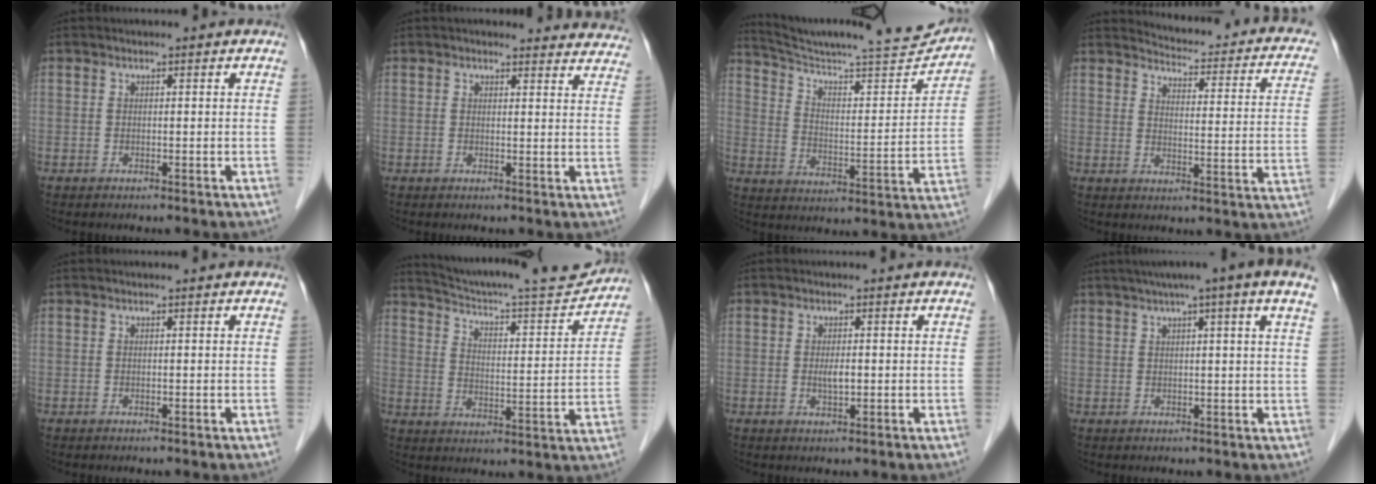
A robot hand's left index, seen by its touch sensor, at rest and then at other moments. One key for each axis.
{"total": 10.6, "fx": 10.3, "fy": 2.4, "fz": 0.9, "tx": 0.035, "ty": -0.023, "tz": 0.075}
{"total": 22.7, "fx": 21.4, "fy": 1.0, "fz": 7.3, "tx": -0.119, "ty": -0.052, "tz": 0.301}
{"total": 15.6, "fx": 13.5, "fy": 4.2, "fz": 6.7, "tx": -0.069, "ty": -0.026, "tz": 0.133}
{"total": 0.0}
{"total": 19.2, "fx": 18.2, "fy": 1.1, "fz": 5.8, "tx": -0.096, "ty": -0.030, "tz": 0.258}
{"total": 1.8, "fx": -0.1, "fy": 0.6, "fz": 1.7, "tx": -0.035, "ty": -0.002, "tz": -0.001}
{"total": 11.6, "fx": 7.7, "fy": -0.4, "fz": 8.7, "tx": -0.130, "ty": 0.038, "tz": 0.092}